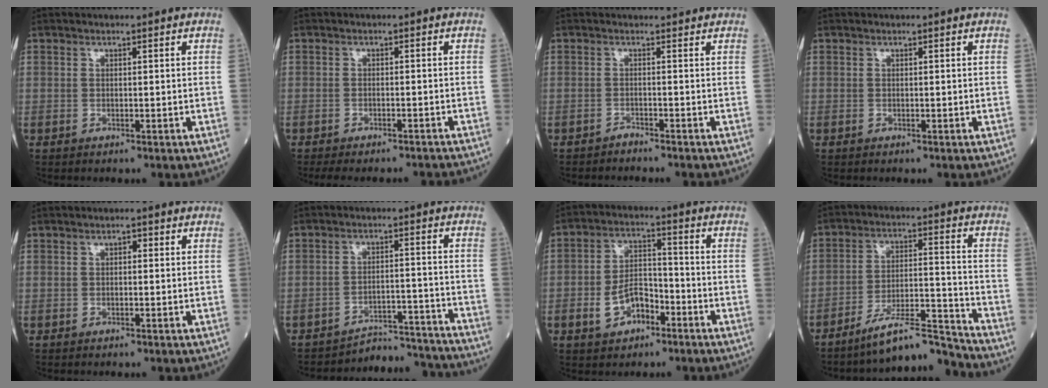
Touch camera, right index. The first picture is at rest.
{"total": 9.1, "force": [-8.6, 1.7, 2.5], "torque": [-0.032, -0.001, -0.103]}
{"total": 0.5, "force": [-0.3, 0.2, 0.4], "torque": [-0.010, 0.014, -0.005]}
{"total": 0.0}
{"total": 0.8, "force": [0.1, 0.5, 0.7], "torque": [-0.006, 0.004, -0.001]}
{"total": 10.7, "force": [-10.7, 0.8, -0.6], "torque": [0.021, 0.039, -0.142]}
{"total": 7.2, "force": [-3.3, 4.2, 4.9], "torque": [-0.098, 0.014, -0.057]}
{"total": 10.2, "force": [-9.6, -0.5, 3.5], "torque": [-0.051, 0.024, -0.163]}